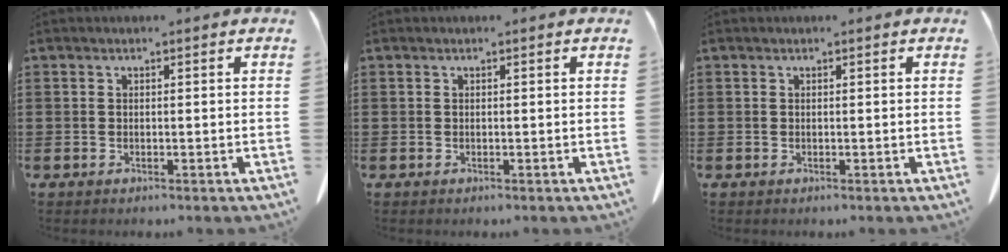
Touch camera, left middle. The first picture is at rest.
{"total": 0.0}
{"total": 0.0}